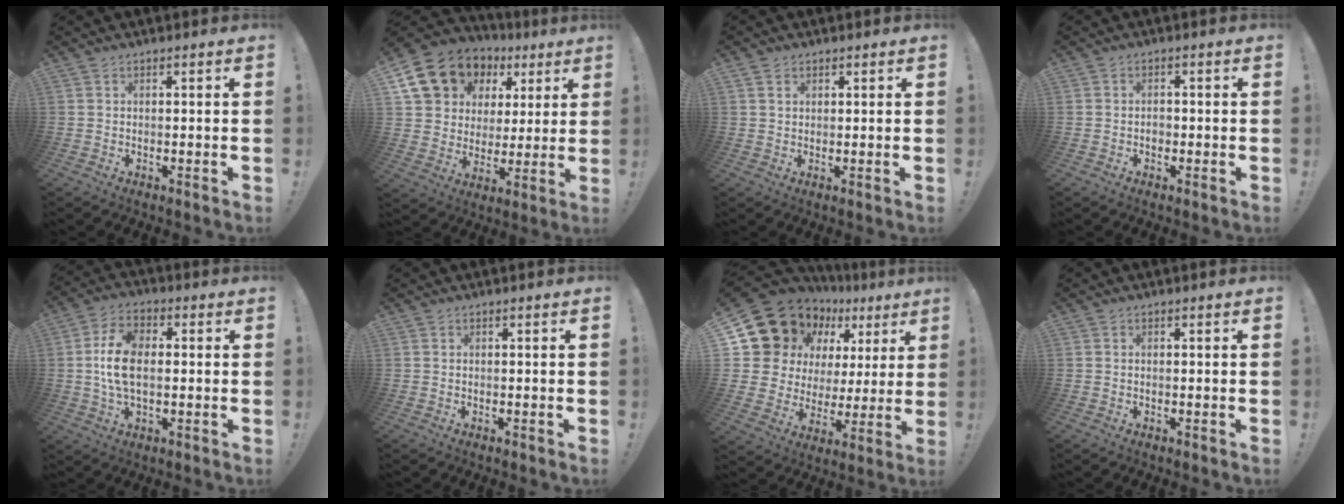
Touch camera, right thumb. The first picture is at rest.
{"total": 15.5, "force": [8.4, 11.7, 5.7], "torque": [-0.098, -0.042, 0.177]}
{"total": 2.3, "force": [1.2, 1.8, 0.8], "torque": [-0.001, -0.003, 0.020]}
{"total": 2.1, "force": [-1.0, 1.5, 0.9], "torque": [-0.009, 0.002, -0.020]}
{"total": 11.3, "force": [0.2, 6.9, 9.0], "torque": [-0.158, 0.003, 0.005]}
{"total": 0.0}
{"total": 16.1, "force": [11.8, 8.9, 6.4], "torque": [-0.104, -0.092, 0.233]}
{"total": 0.0}